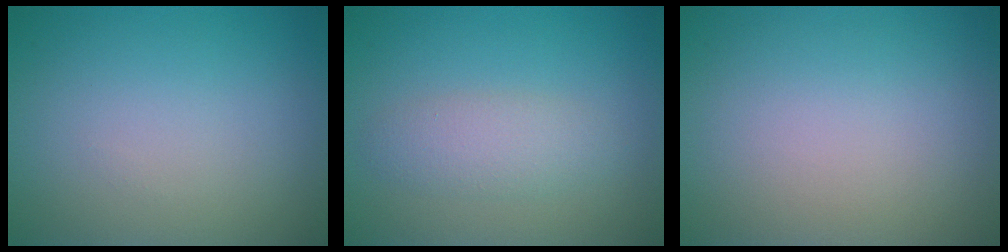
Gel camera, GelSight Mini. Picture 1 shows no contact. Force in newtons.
{"total": 2.6, "press": 2.6, "slide": 0.0}
{"total": 0.0}